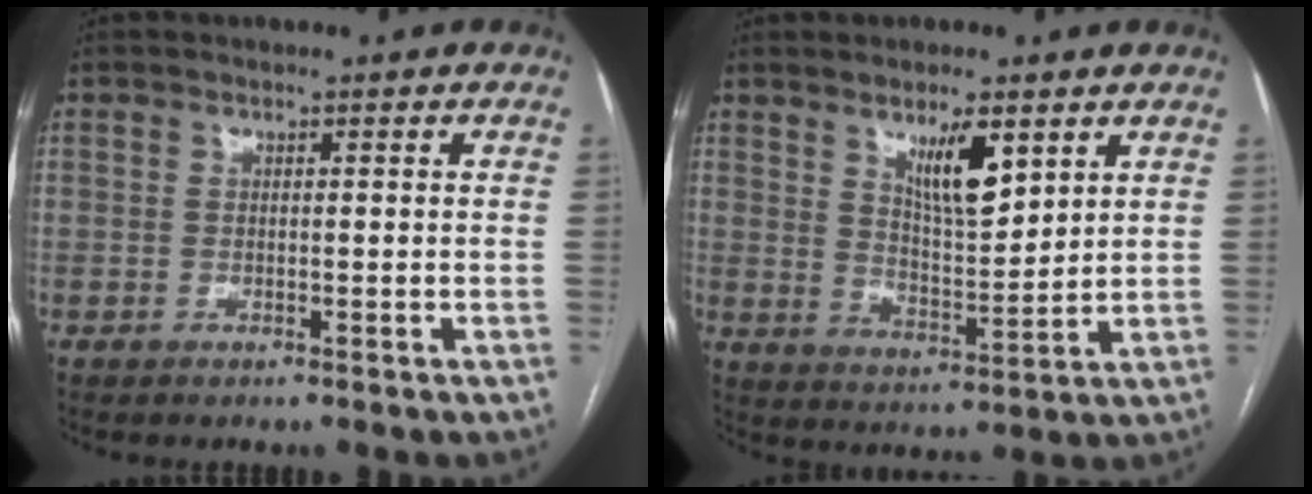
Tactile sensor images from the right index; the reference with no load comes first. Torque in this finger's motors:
{"motor_torque": [0.43, 0.28, 0.13, 0.08]}